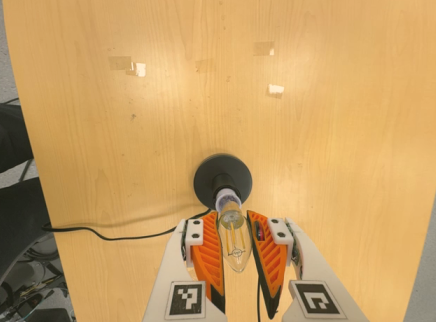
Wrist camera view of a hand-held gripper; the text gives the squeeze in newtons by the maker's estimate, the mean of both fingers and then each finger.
{"total": 19.9, "left": 21.3, "right": 18.5}